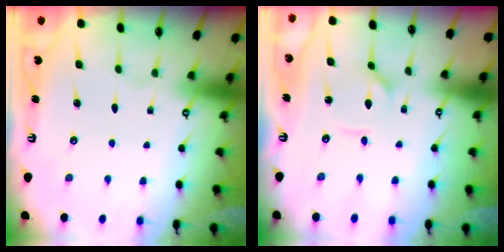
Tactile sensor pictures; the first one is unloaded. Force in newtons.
{"total": 1.8, "press": 1.8, "slide": 0.2}